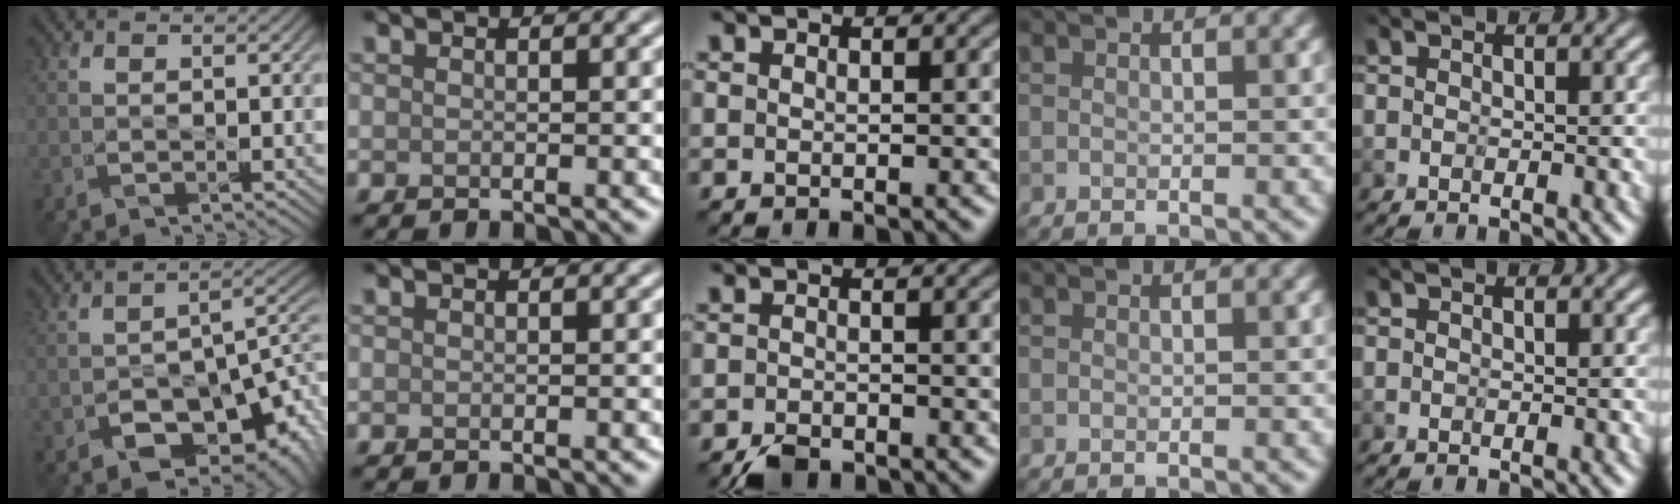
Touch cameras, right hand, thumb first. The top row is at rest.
{"thumb": {"total": 12.0, "force": [-5.3, 7.1, 8.0], "torque": [-0.112, -0.034, -0.068]}, "middle": {"total": 2.3, "force": [-1.9, 0.9, 0.8], "torque": [-0.015, 0.000, -0.039]}}